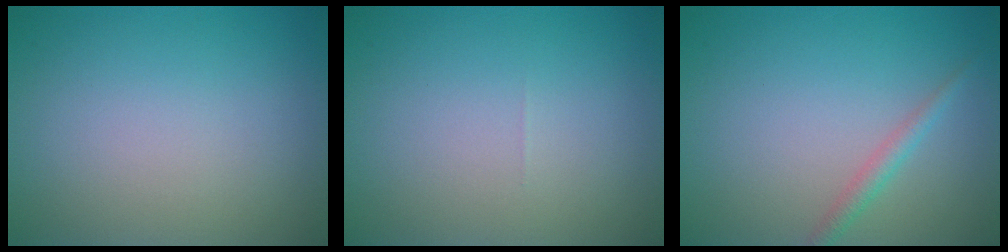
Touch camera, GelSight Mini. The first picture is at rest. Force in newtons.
{"total": 0.0}
{"total": 1.4, "press": 1.4, "slide": 0.1}